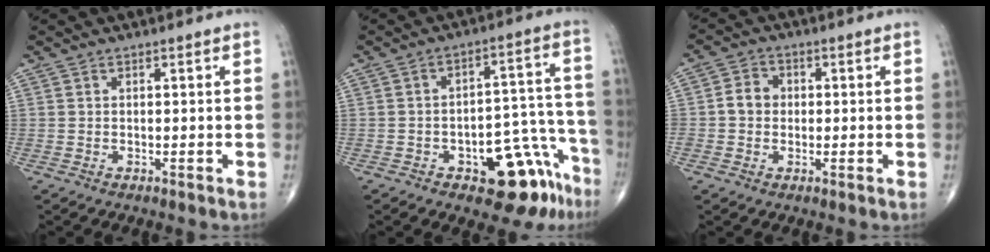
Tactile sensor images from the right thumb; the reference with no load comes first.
{"total": 14.1, "force": [-8.4, 6.5, 9.3], "torque": [-0.062, 0.083, -0.108]}
{"total": 4.4, "force": [-0.1, 3.9, 2.2], "torque": [-0.028, 0.012, -0.008]}